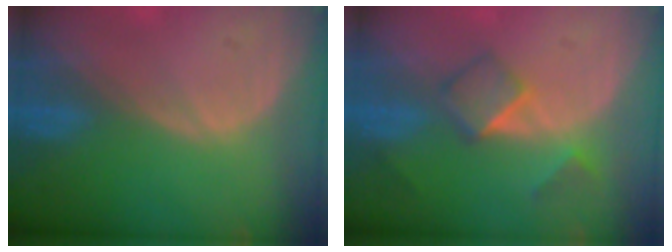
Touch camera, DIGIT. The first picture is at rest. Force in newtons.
{"total": 5.2, "press": 4.6, "slide": 2.5}